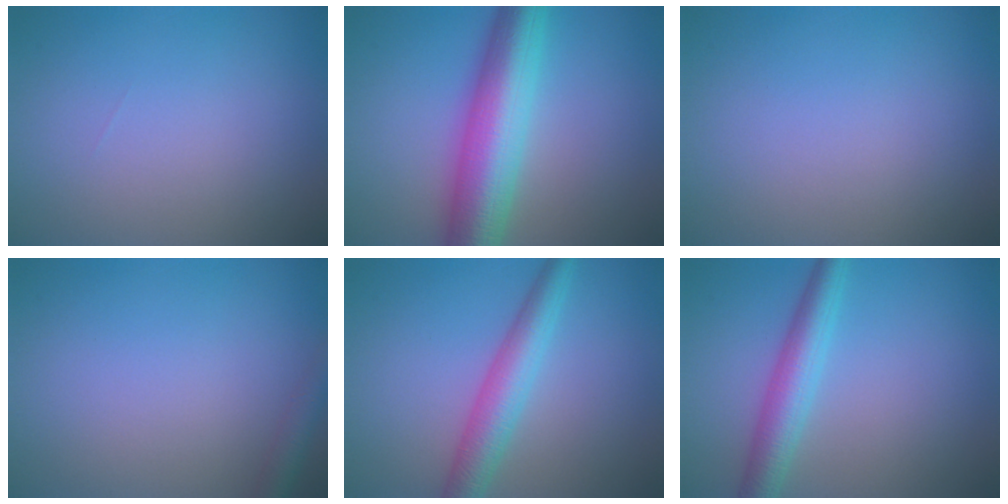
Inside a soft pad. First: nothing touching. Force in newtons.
{"total": 9.5, "press": 9.5, "slide": 0.2}
{"total": 0.0}
{"total": 2.0, "press": 2.0, "slide": 0.1}
{"total": 4.4, "press": 4.4, "slide": 0.1}
{"total": 4.3, "press": 4.3, "slide": 0.0}